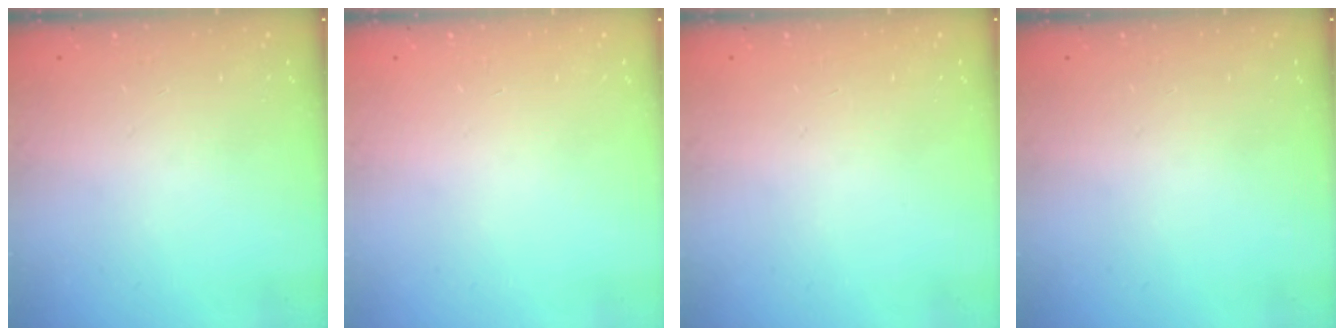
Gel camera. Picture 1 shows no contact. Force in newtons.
{"total": 0.0}
{"total": 0.0}
{"total": 0.0}